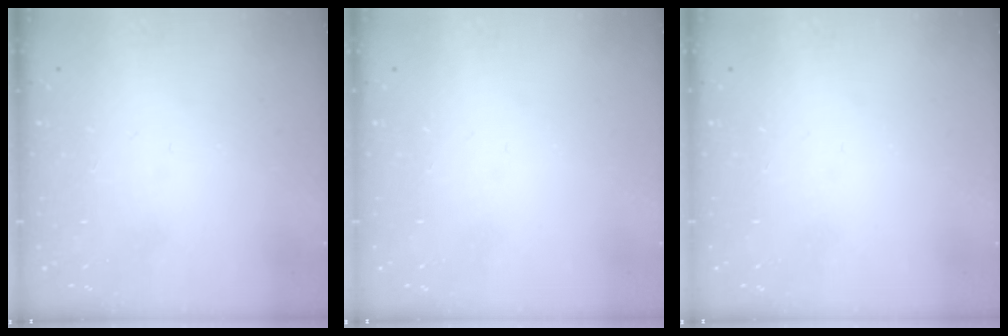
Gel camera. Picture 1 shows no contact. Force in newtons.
{"total": 0.0}
{"total": 0.0}